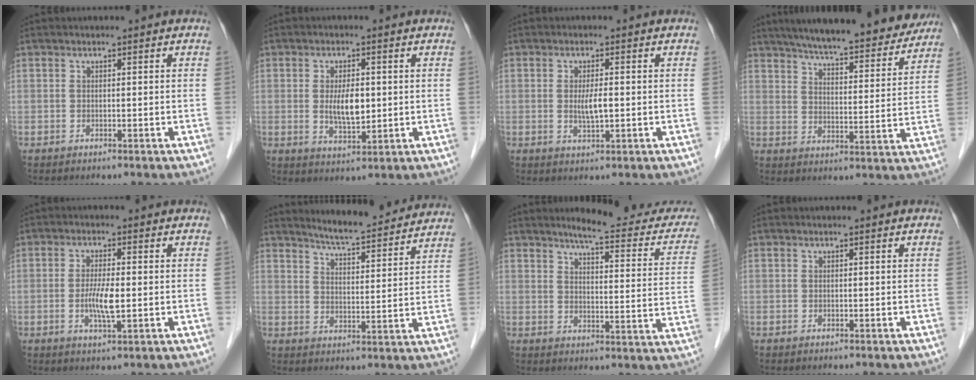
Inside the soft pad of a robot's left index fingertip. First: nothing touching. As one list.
[{"total": 5.3, "force": [0.3, 2.0, 4.9], "torque": [-0.093, -0.005, 0.009]}, {"total": 3.1, "force": [-0.1, 0.7, 3.1], "torque": [-0.058, -0.003, 0.000]}, {"total": 22.9, "force": [20.2, 3.7, 10.1], "torque": [-0.147, -0.009, 0.264]}, {"total": 4.6, "force": [-0.6, 0.8, 4.5], "torque": [-0.092, -0.006, -0.010]}, {"total": 14.6, "force": [13.8, 1.3, 4.7], "torque": [-0.067, -0.008, 0.178]}, {"total": 15.9, "force": [14.4, 2.3, 6.4], "torque": [-0.062, -0.037, 0.158]}, {"total": 0.0}]